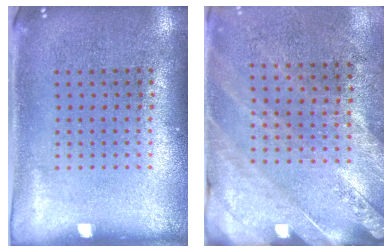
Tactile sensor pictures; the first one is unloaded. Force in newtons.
{"total": 2.5, "press": 2.2, "slide": 1.2}